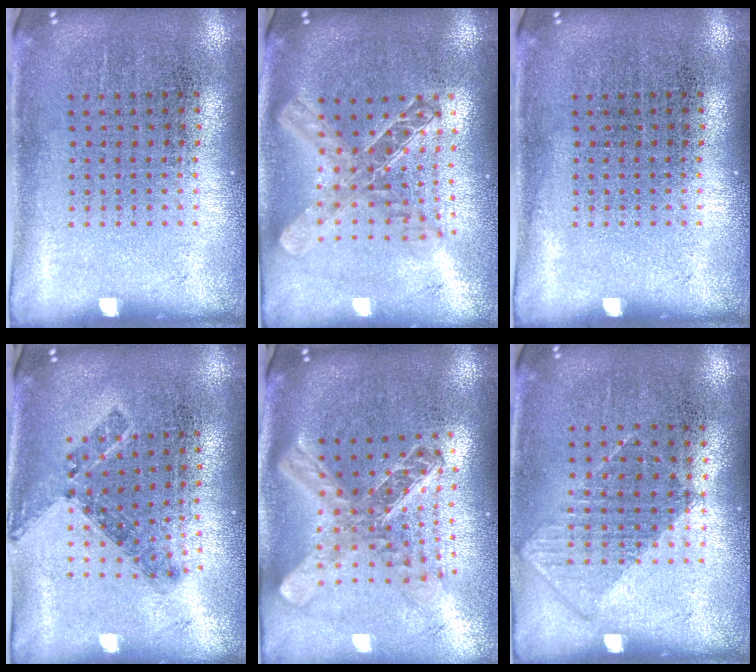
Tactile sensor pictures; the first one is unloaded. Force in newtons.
{"total": 1.9, "press": 1.6, "slide": 1.0}
{"total": 0.0}
{"total": 0.8, "press": 0.8, "slide": 0.3}
{"total": 2.6, "press": 1.9, "slide": 1.7}
{"total": 0.8, "press": 0.8, "slide": 0.3}